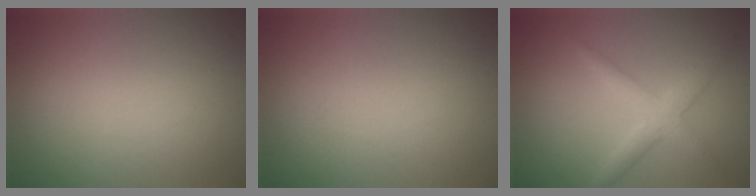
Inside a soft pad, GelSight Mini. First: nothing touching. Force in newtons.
{"total": 0.0}
{"total": 2.8, "press": 2.8, "slide": 0.1}